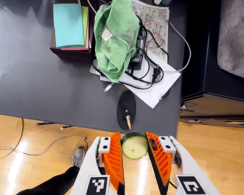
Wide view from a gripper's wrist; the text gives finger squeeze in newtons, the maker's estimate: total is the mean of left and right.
{"total": 6.7, "left": 7.3, "right": 6.0}